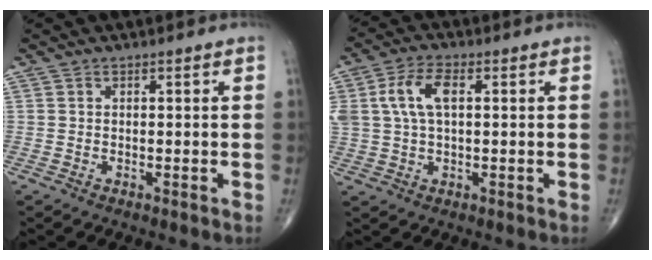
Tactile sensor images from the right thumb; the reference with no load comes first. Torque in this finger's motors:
{"motor_torque": [0.77, 0.71, 1.15, 0.28, 0.13]}